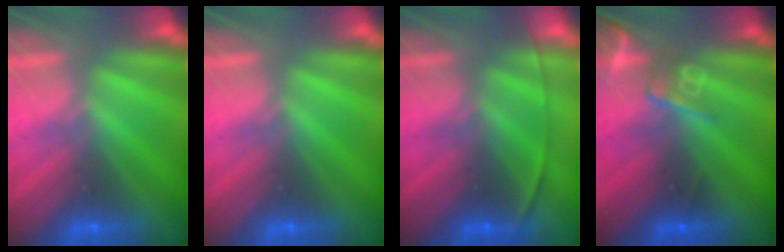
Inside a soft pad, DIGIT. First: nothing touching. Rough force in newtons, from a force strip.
{"total": 0.0}
{"total": 1.7}
{"total": 2.6}